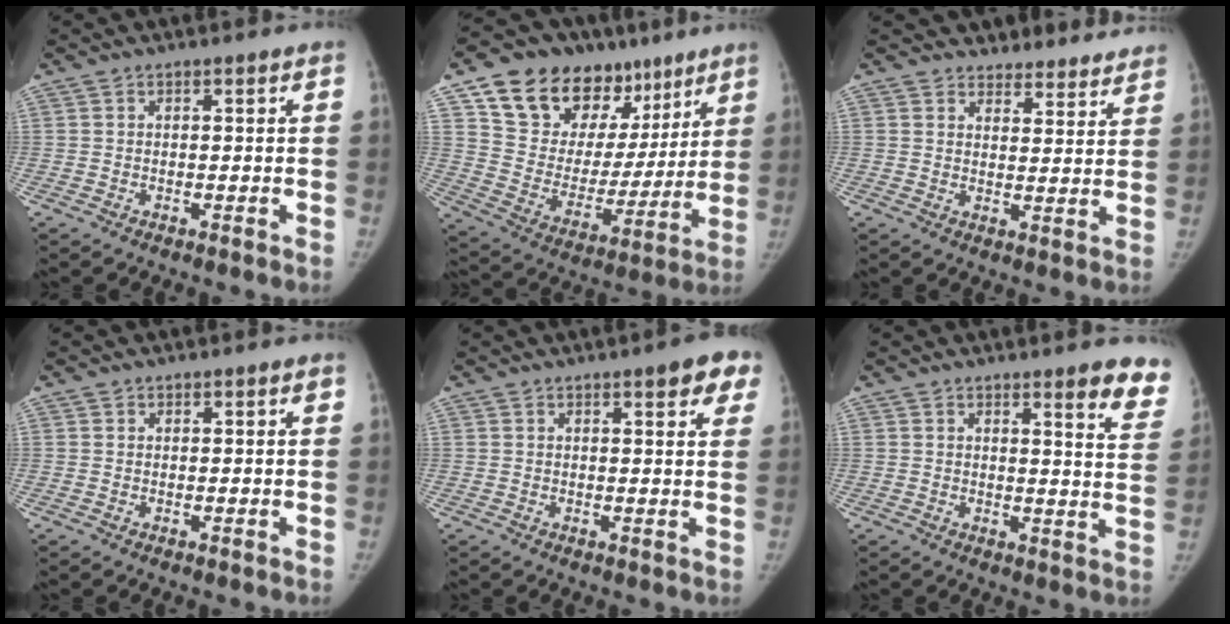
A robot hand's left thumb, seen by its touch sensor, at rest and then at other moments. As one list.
[{"total": 25.0, "force": [14.8, 15.2, 13.2], "torque": [-0.165, -0.023, 0.251]}, {"total": 9.8, "force": [9.1, 3.8, 0.4], "torque": [0.046, -0.052, 0.100]}, {"total": 1.1, "force": [0.7, 0.7, 0.5], "torque": [0.005, -0.003, 0.007]}, {"total": 7.2, "force": [4.1, 2.1, 5.5], "torque": [-0.042, -0.011, 0.044]}, {"total": 10.1, "force": [7.3, 2.1, 6.6], "torque": [-0.045, -0.041, 0.071]}]